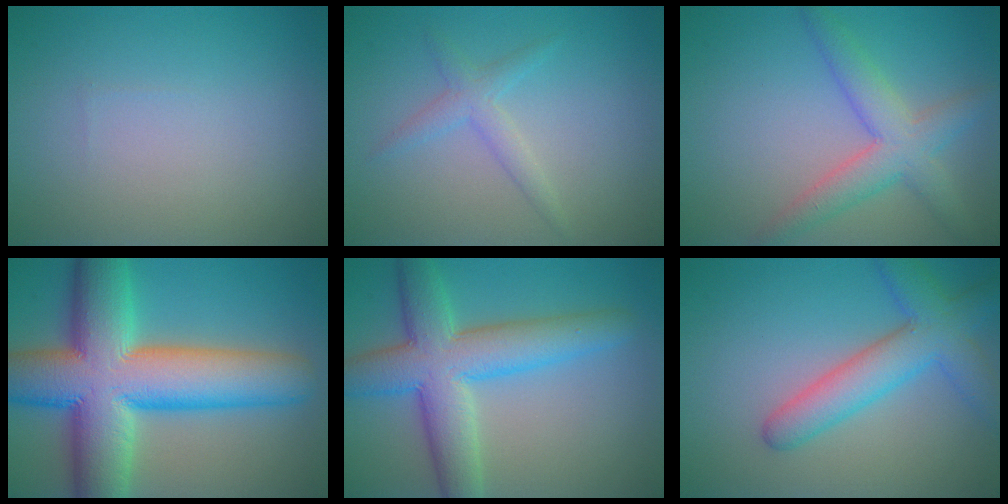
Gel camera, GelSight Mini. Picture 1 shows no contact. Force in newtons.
{"total": 1.4, "press": 1.4, "slide": 0.0}
{"total": 4.5, "press": 4.5, "slide": 0.2}
{"total": 15.4, "press": 15.4, "slide": 0.6}
{"total": 8.3, "press": 8.3, "slide": 0.1}
{"total": 5.5, "press": 5.5, "slide": 0.3}